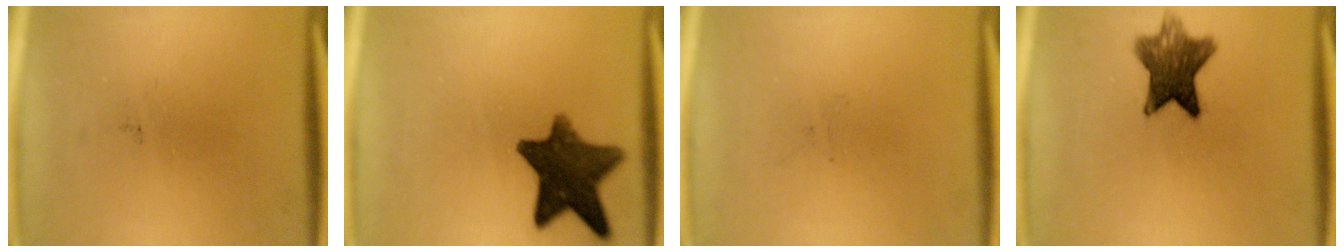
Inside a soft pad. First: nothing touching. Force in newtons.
{"total": 12.0}
{"total": 0.0}
{"total": 9.1}